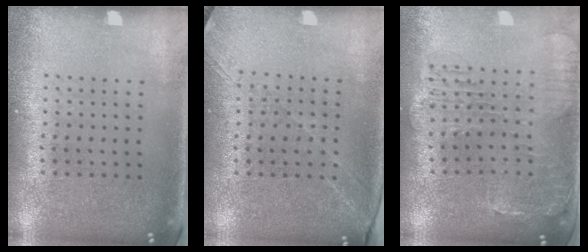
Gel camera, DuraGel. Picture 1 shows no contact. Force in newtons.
{"total": 1.3, "press": 1.3, "slide": 0.4}
{"total": 1.5, "press": 1.4, "slide": 0.4}